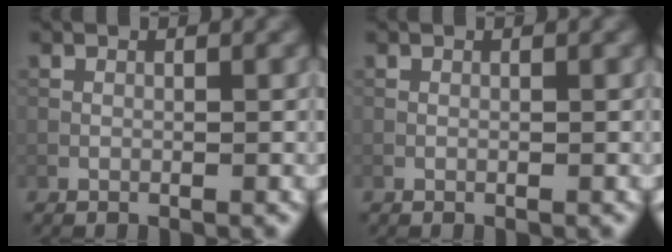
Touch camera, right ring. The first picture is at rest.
{"total": 0.0}